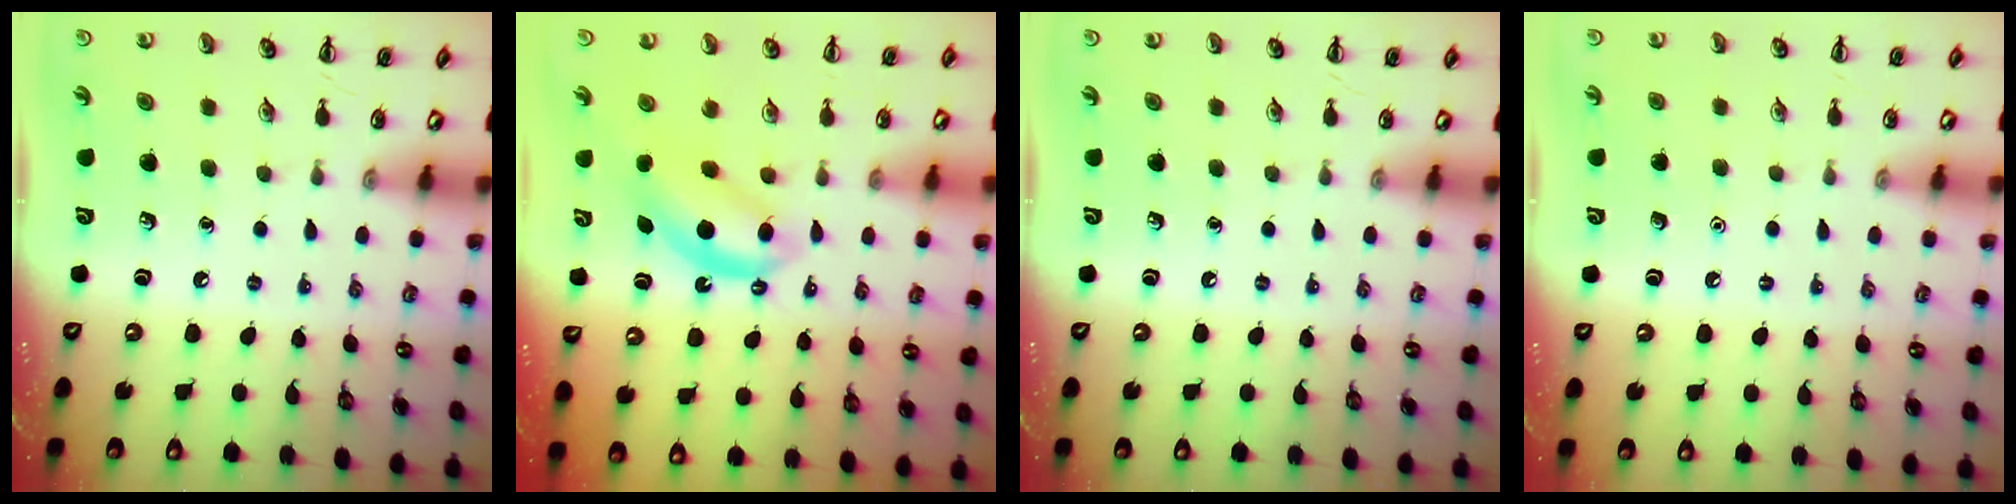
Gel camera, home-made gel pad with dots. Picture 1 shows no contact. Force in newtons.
{"total": 7.0, "press": 7.0, "slide": 0.8}
{"total": 0.0}
{"total": 1.6, "press": 1.5, "slide": 0.1}